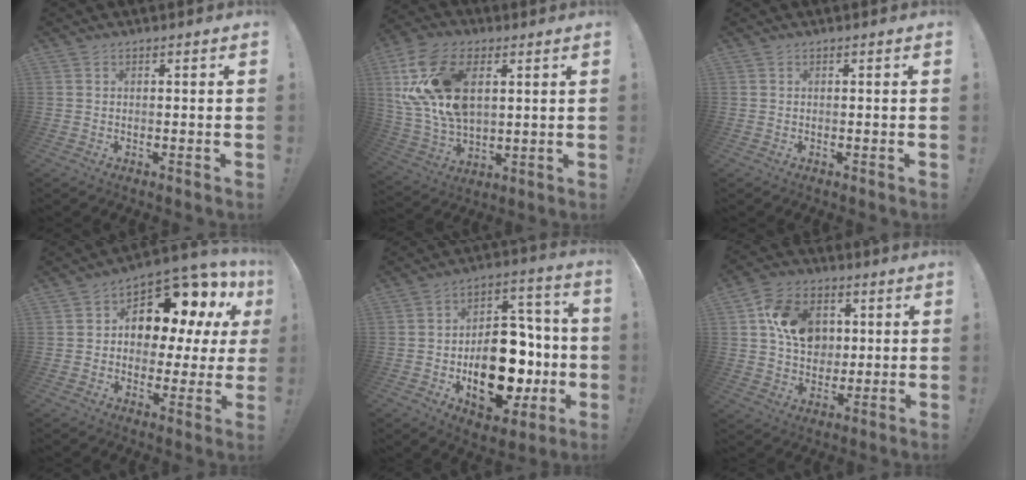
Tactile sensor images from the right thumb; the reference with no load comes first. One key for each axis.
{"total": 21.3, "fx": 6.4, "fy": 13.5, "fz": 15.1, "tx": -0.299, "ty": -0.016, "tz": 0.121}
{"total": 0.0}
{"total": 12.2, "fx": 5.9, "fy": 7.8, "fz": 7.2, "tx": -0.099, "ty": -0.057, "tz": 0.101}
{"total": 21.9, "fx": -5.7, "fy": 13.8, "fz": 16.0, "tx": -0.216, "ty": 0.034, "tz": -0.072}
{"total": 14.5, "fx": 3.9, "fy": 11.3, "fz": 8.1, "tx": -0.130, "ty": -0.002, "tz": 0.081}